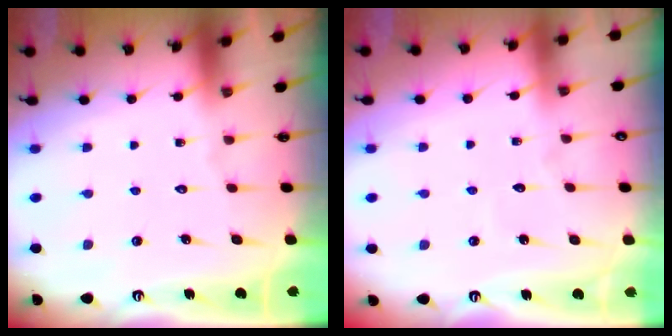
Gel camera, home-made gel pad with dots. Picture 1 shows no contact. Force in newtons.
{"total": 3.0, "press": 3.0, "slide": 0.3}